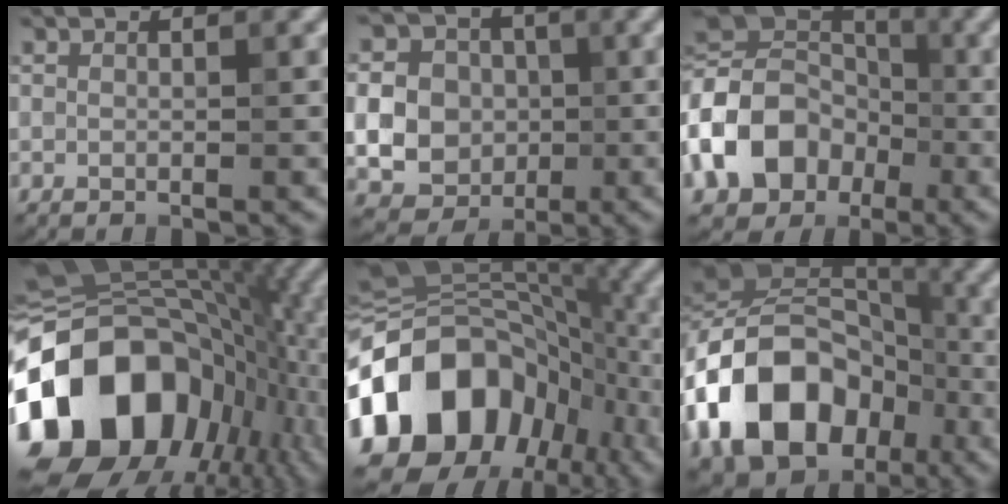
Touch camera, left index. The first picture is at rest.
{"total": 16.0, "force": [-1.4, 15.2, 4.8], "torque": [-0.137, -0.012, -0.046]}
{"total": 13.3, "force": [-3.1, 10.4, 7.6], "torque": [-0.172, 0.001, -0.069]}
{"total": 16.4, "force": [-4.8, 11.5, 10.6], "torque": [-0.180, 0.013, -0.090]}
{"total": 16.5, "force": [-5.2, 12.1, 9.9], "torque": [-0.194, 0.003, -0.100]}
{"total": 14.3, "force": [-5.2, 10.3, 8.4], "torque": [-0.168, 0.000, -0.096]}